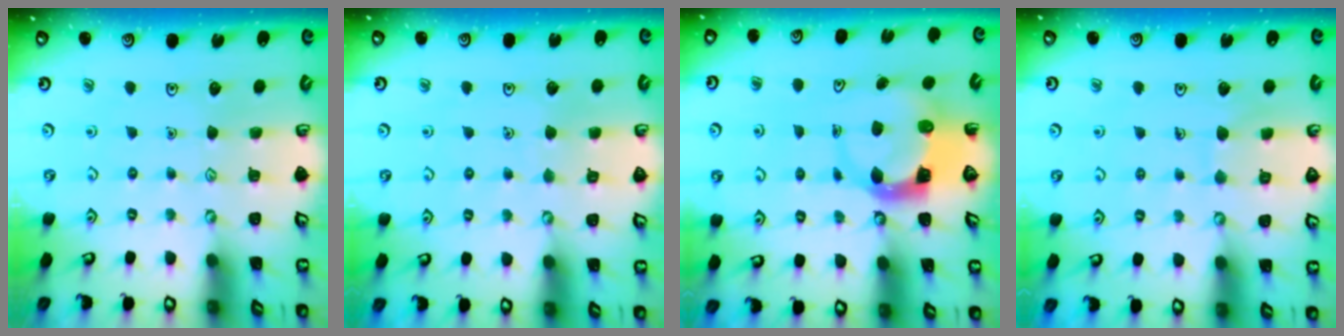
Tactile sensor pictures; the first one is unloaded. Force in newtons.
{"total": 2.9, "press": 2.9, "slide": 0.3}
{"total": 3.8, "press": 3.7, "slide": 0.6}
{"total": 6.4, "press": 6.4, "slide": 0.5}